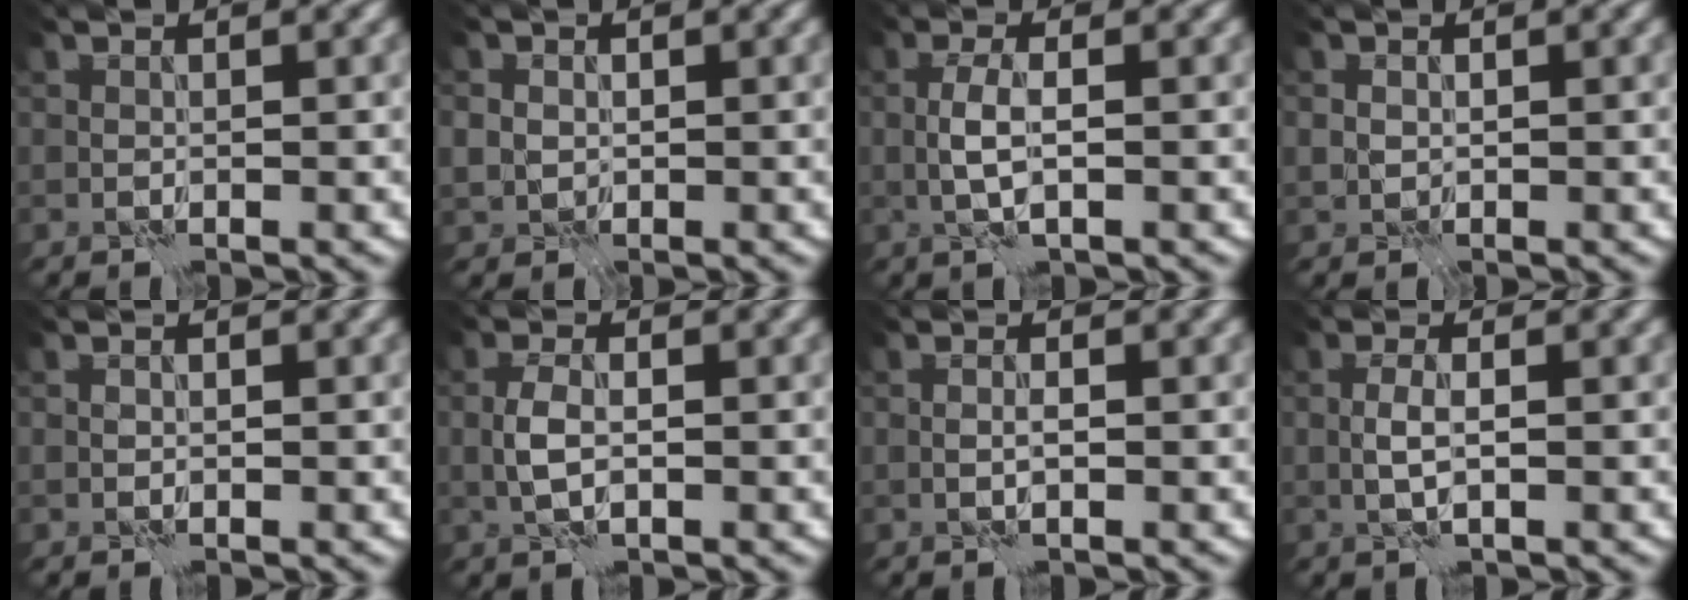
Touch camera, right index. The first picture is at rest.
{"total": 1.6, "force": [0.2, 1.5, 0.5], "torque": [-0.012, -0.001, 0.005]}
{"total": 2.3, "force": [-0.2, 0.6, 2.2], "torque": [-0.050, 0.004, -0.005]}
{"total": 0.8, "force": [0.1, 0.8, 0.3], "torque": [-0.006, -0.001, 0.002]}
{"total": 0.0}
{"total": 2.0, "force": [-0.3, 0.9, 1.8], "torque": [-0.040, 0.002, -0.007]}
{"total": 0.6, "force": [-0.1, -0.1, 0.6], "torque": [-0.013, 0.001, -0.001]}
{"total": 1.4, "force": [-0.1, 0.2, 1.4], "torque": [-0.031, 0.003, -0.003]}